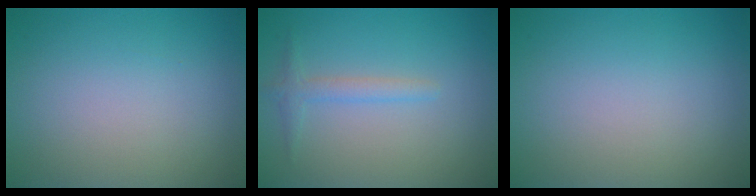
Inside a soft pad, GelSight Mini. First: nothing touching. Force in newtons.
{"total": 1.6, "press": 1.6, "slide": 0.1}
{"total": 0.0}